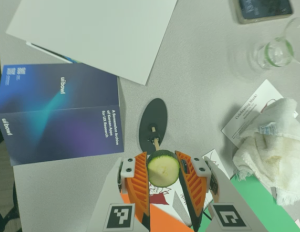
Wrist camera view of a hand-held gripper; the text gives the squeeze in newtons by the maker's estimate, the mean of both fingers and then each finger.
{"total": 11.6, "left": 11.8, "right": 11.3}